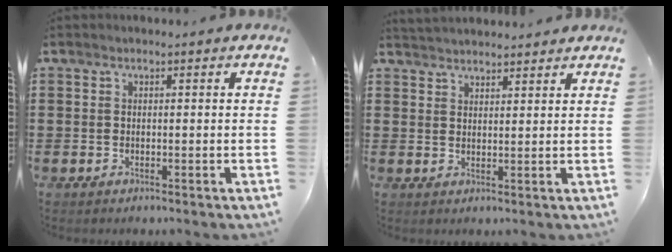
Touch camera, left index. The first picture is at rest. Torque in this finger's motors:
{"motor_torque": [2.14, 0.00, 0.35, 0.07]}